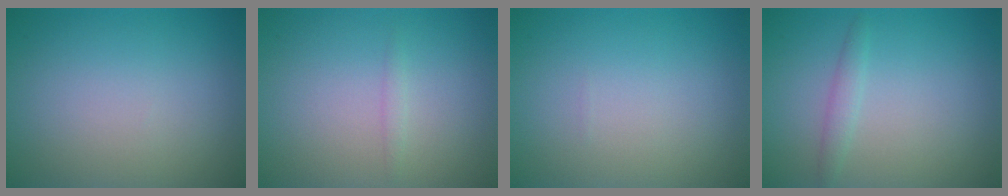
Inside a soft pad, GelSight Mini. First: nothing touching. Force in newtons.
{"total": 0.7, "press": 0.7, "slide": 0.0}
{"total": 0.0}
{"total": 1.3, "press": 1.3, "slide": 0.0}